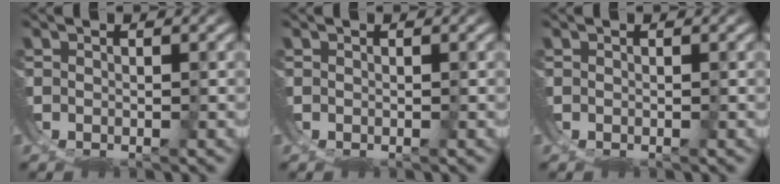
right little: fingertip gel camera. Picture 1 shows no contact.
{"total": 0.0}
{"total": 0.0}